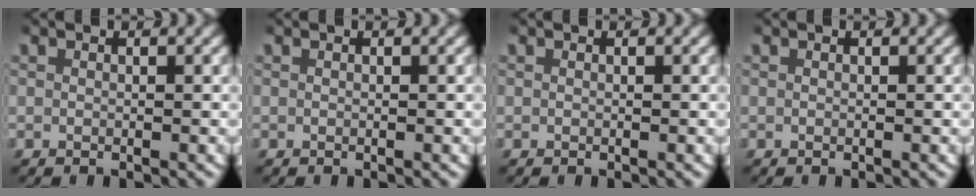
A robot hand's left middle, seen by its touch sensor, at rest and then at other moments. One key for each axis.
{"total": 0.0}
{"total": 0.0}
{"total": 0.0}